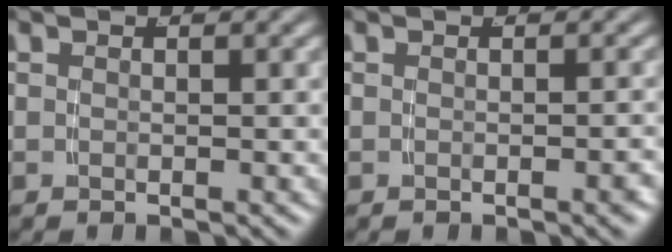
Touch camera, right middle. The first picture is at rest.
{"total": 0.6, "force": [-0.4, -0.1, 0.5], "torque": [-0.002, 0.007, -0.008]}